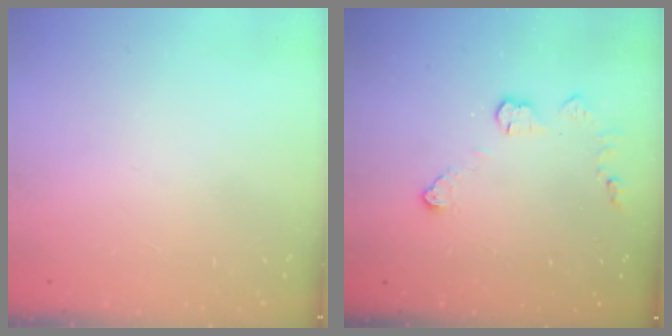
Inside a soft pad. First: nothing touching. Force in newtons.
{"total": 5.1, "press": 5.1, "slide": 0.5}